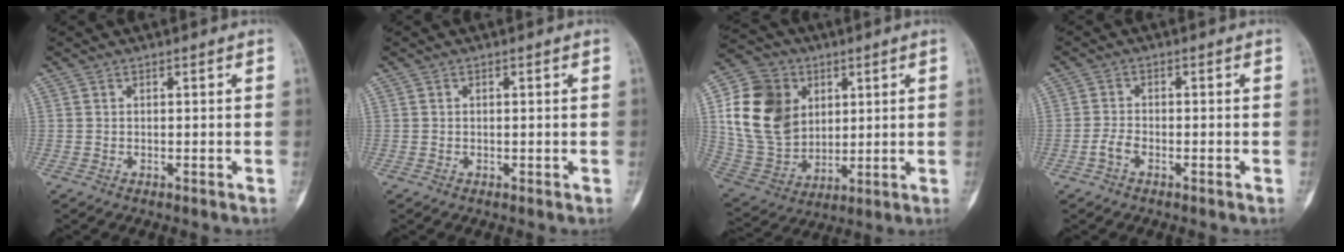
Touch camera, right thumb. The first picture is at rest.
{"total": 0.0}
{"total": 18.5, "force": [4.5, 14.6, 10.3], "torque": [-0.178, -0.004, 0.094]}
{"total": 2.3, "force": [-1.2, 1.1, 1.5], "torque": [-0.034, 0.010, -0.027]}